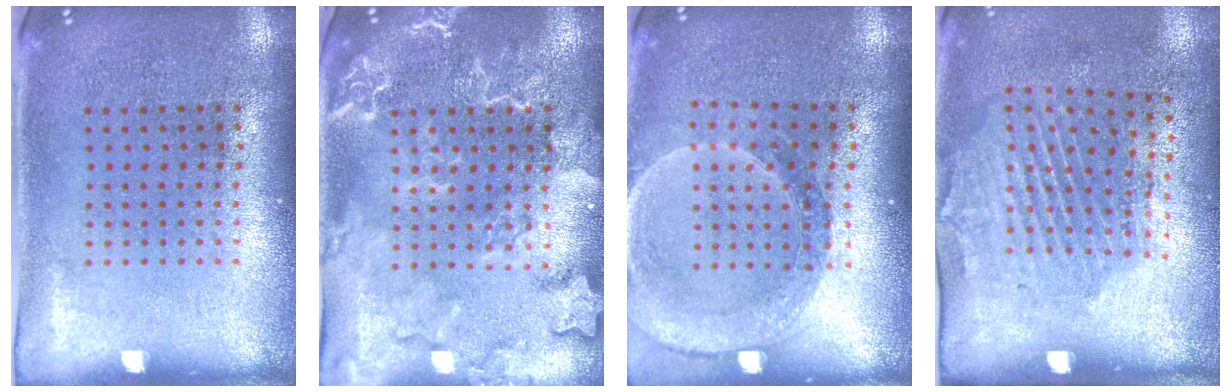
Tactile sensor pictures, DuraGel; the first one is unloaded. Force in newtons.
{"total": 2.5, "press": 2.5, "slide": 0.4}
{"total": 1.4, "press": 1.4, "slide": 0.1}
{"total": 2.0, "press": 1.2, "slide": 1.6}